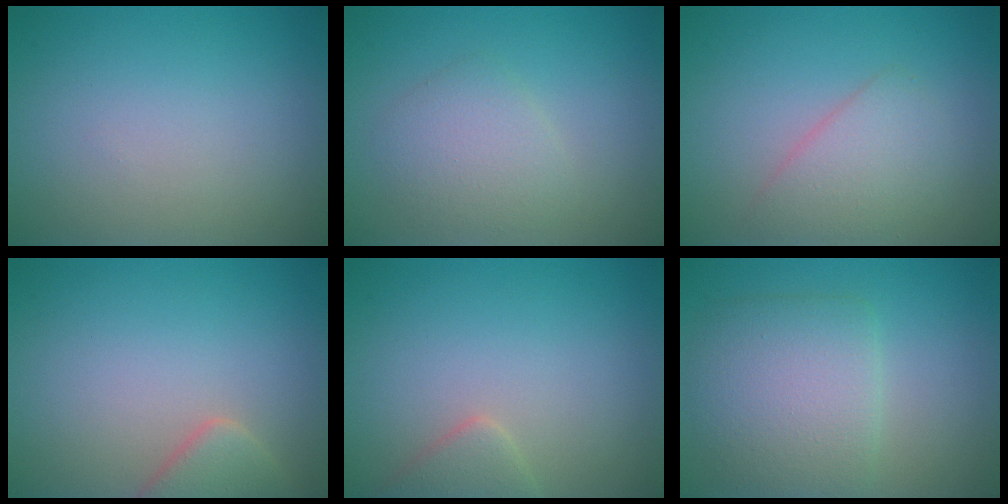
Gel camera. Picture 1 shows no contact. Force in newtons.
{"total": 2.8, "press": 2.8, "slide": 0.1}
{"total": 2.8, "press": 2.7, "slide": 0.2}
{"total": 2.9, "press": 2.8, "slide": 0.3}
{"total": 1.9, "press": 1.9, "slide": 0.1}
{"total": 5.5, "press": 5.5, "slide": 0.1}